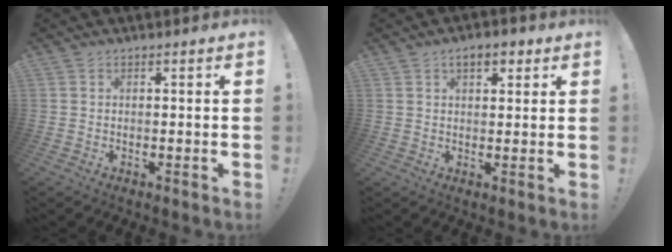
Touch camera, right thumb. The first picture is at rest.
{"total": 5.4, "force": [3.0, 2.7, 3.7], "torque": [-0.047, -0.005, 0.049]}